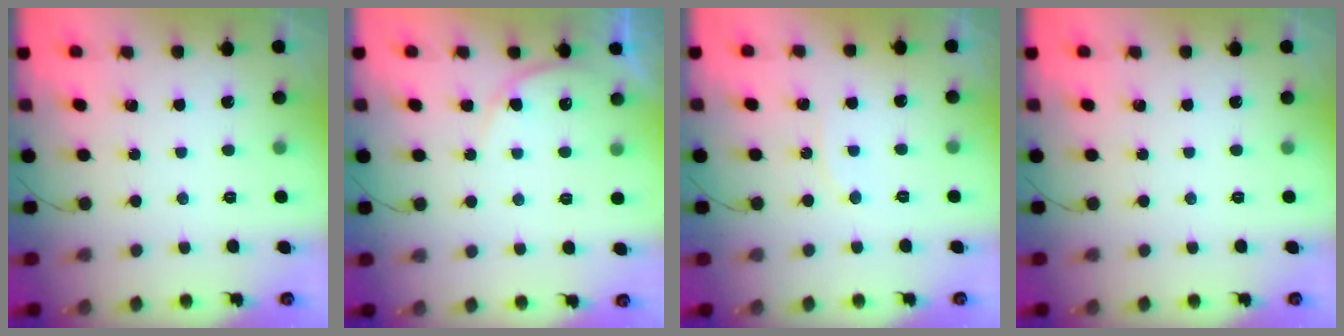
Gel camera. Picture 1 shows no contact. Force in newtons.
{"total": 5.4, "press": 5.3, "slide": 0.6}
{"total": 3.5, "press": 3.5, "slide": 0.5}
{"total": 0.0}